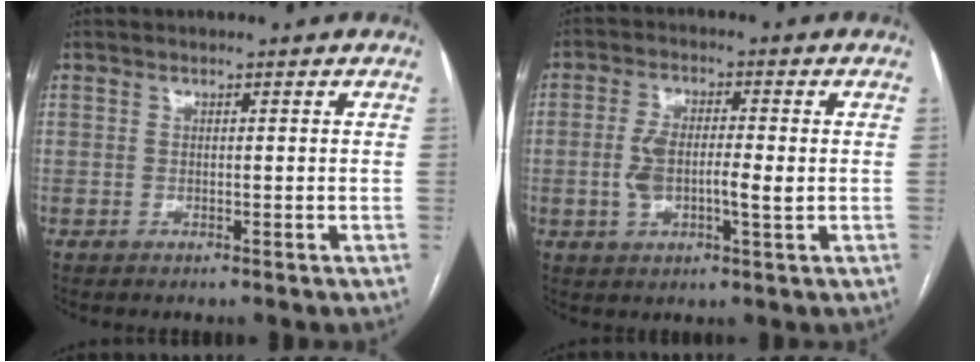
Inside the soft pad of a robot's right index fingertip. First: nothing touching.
{"total": 6.4, "force": [-0.3, 2.2, 6.1], "torque": [-0.125, 0.014, -0.005]}